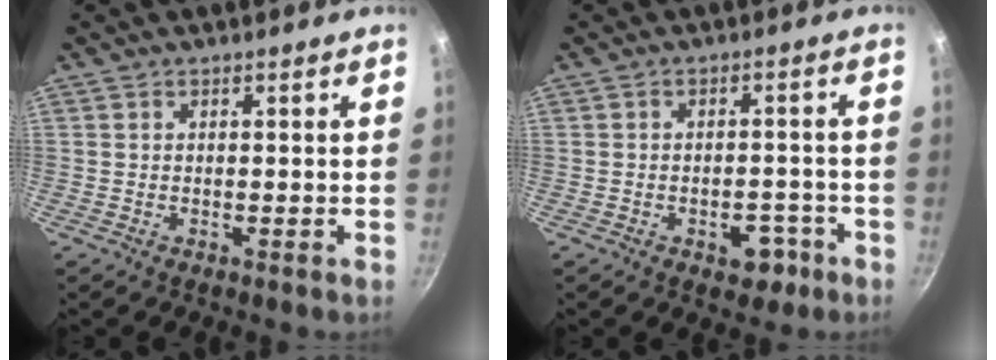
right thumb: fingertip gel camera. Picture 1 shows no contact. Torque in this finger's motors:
{"motor_torque": [0.69, 0.35, 0.53, -0.31, 0.04]}